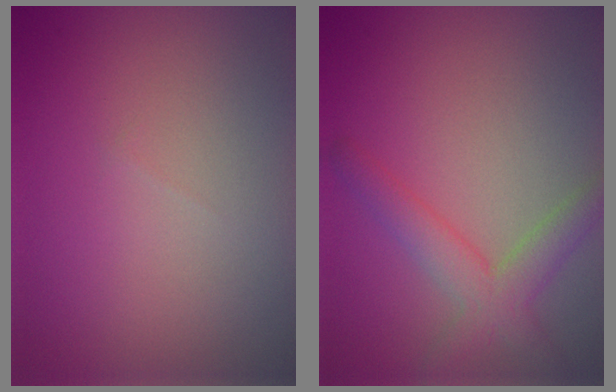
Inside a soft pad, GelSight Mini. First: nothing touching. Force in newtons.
{"total": 3.6, "press": 3.6, "slide": 0.2}